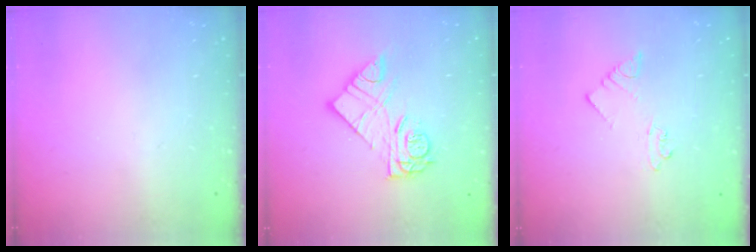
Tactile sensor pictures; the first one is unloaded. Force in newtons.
{"total": 12.9, "press": 12.9, "slide": 0.5}
{"total": 2.0, "press": 2.0, "slide": 0.2}